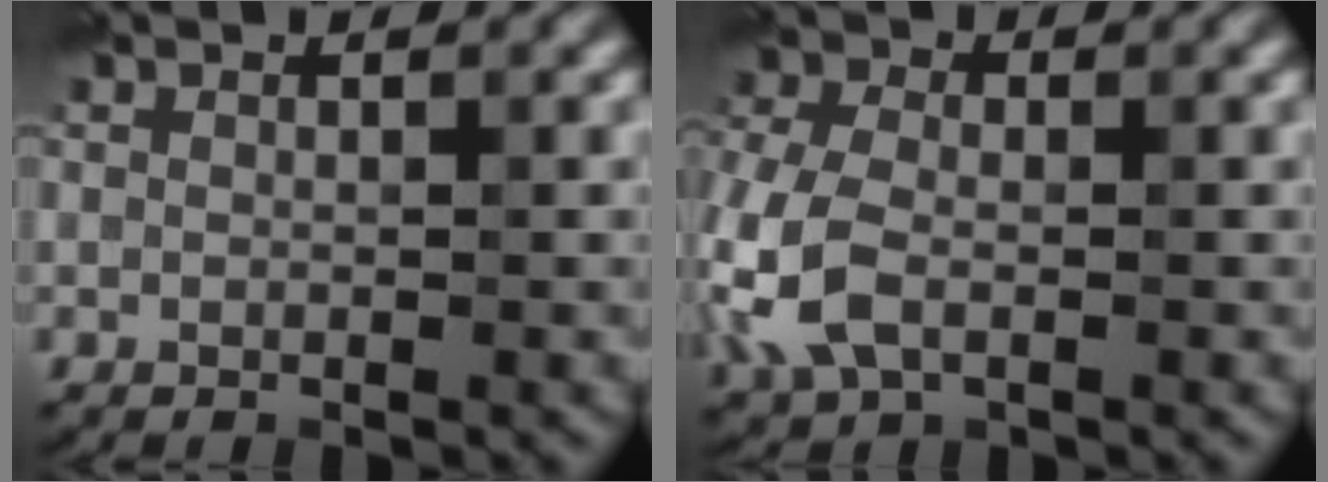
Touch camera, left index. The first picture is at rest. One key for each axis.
{"total": 5.8, "fx": -1.7, "fy": 3.8, "fz": 4.0, "tx": -0.112, "ty": -0.002, "tz": -0.045}